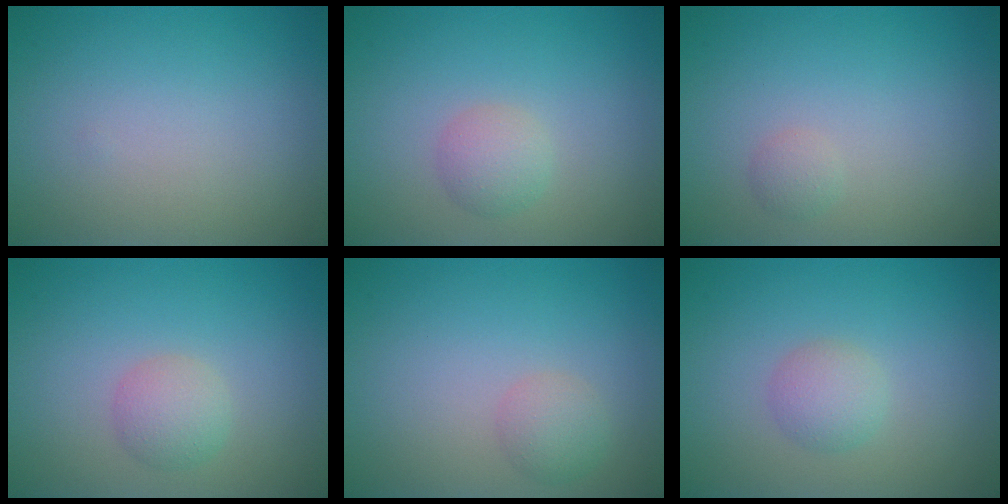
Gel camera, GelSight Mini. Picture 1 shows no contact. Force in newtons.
{"total": 1.9, "press": 1.9, "slide": 0.1}
{"total": 0.8, "press": 0.8, "slide": 0.0}
{"total": 2.1, "press": 2.1, "slide": 0.0}
{"total": 1.7, "press": 1.7, "slide": 0.1}
{"total": 2.0, "press": 2.0, "slide": 0.0}